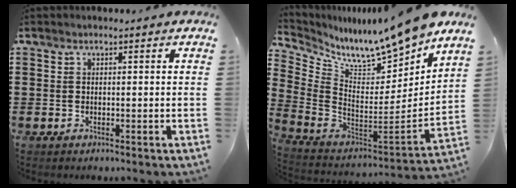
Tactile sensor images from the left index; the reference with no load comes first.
{"total": 9.4, "force": [9.0, 0.2, 2.7], "torque": [-0.079, -0.090, 0.147]}